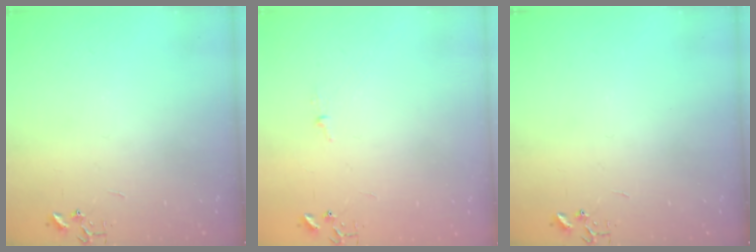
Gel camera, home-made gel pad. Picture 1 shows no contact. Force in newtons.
{"total": 3.1, "press": 3.1, "slide": 0.4}
{"total": 0.0}